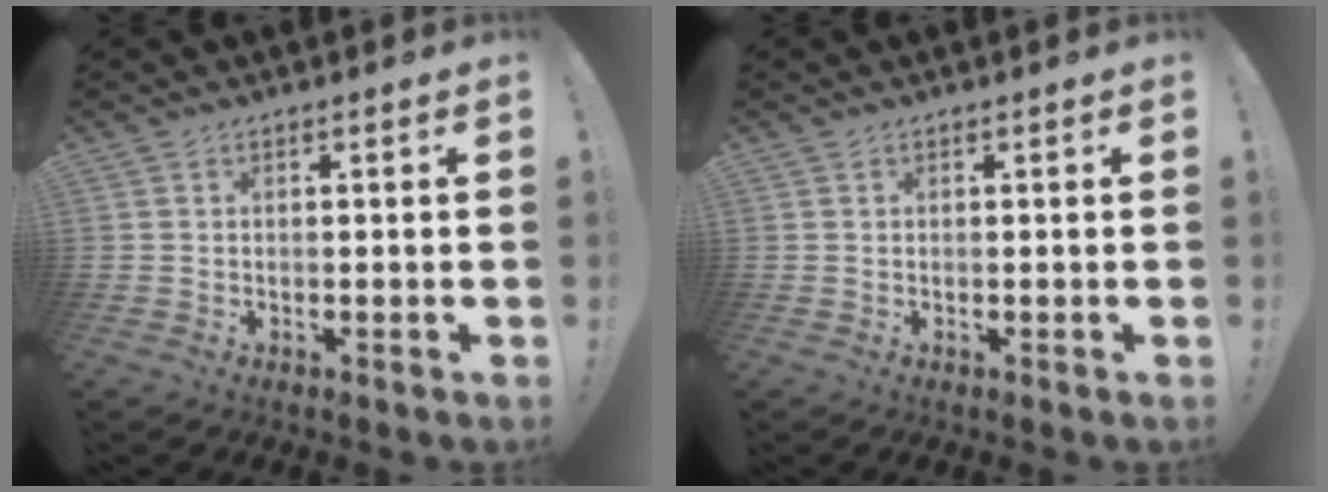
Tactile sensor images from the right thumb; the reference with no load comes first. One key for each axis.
{"total": 0.0}